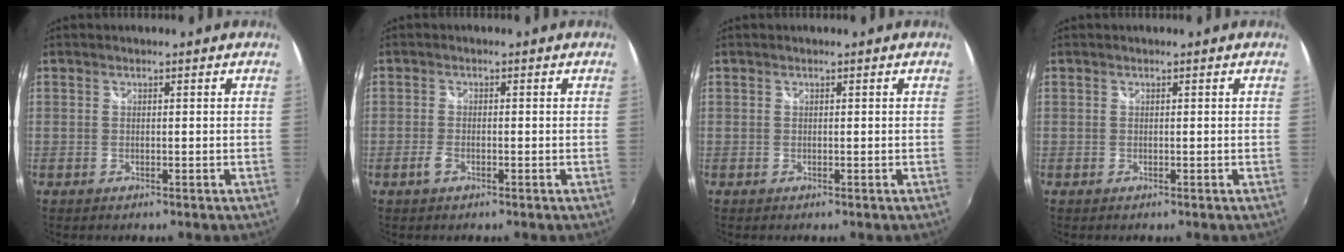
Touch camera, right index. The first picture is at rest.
{"total": 2.0, "force": [-1.0, 0.7, 1.5], "torque": [-0.037, -0.002, -0.021]}
{"total": 0.0}
{"total": 0.0}